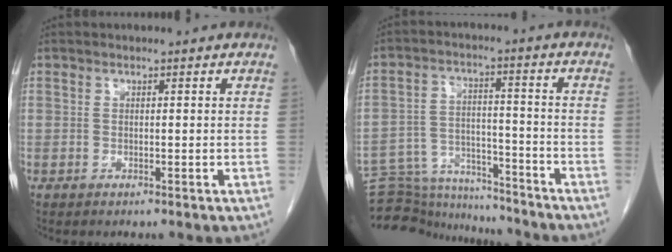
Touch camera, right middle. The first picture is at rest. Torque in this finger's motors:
{"motor_torque": [-0.07, -0.06, 0.02, -0.05]}